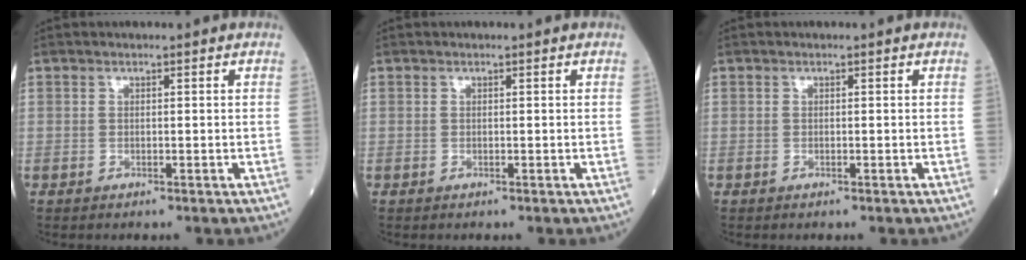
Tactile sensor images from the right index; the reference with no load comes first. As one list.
[{"total": 0.0}, {"total": 0.0}]